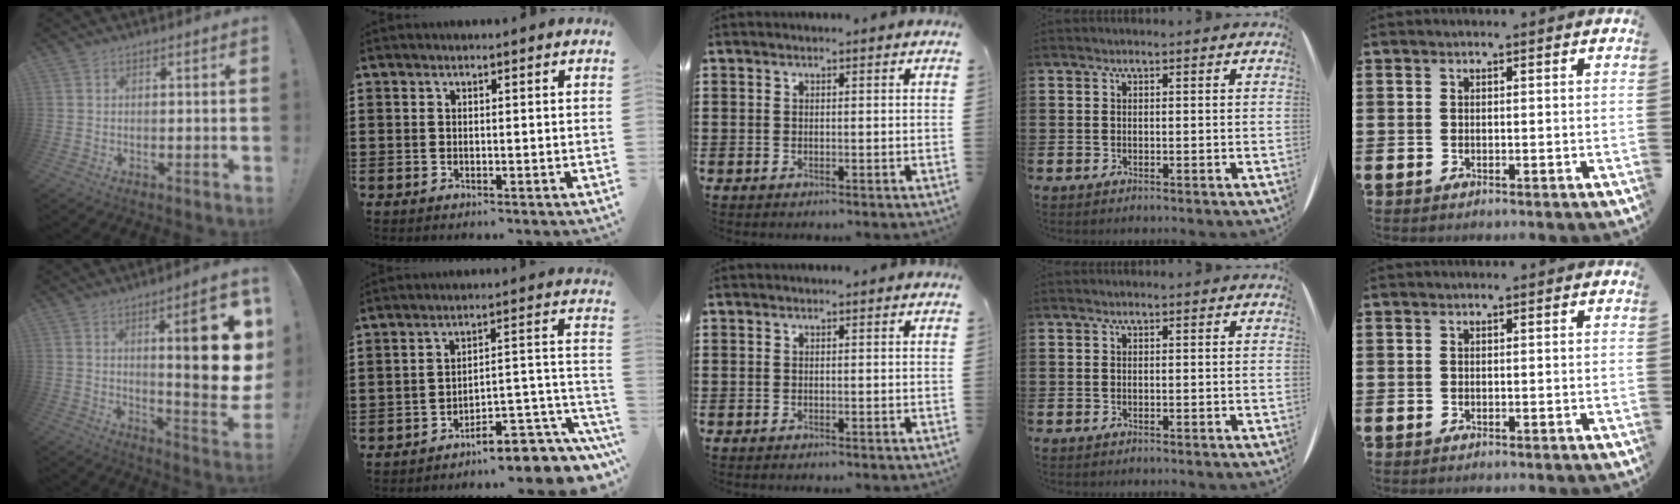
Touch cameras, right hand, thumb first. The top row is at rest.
{"thumb": {"total": 19.5, "force": [5.2, 4.8, 18.1], "torque": [-0.227, -0.043, 0.076]}, "index": {"total": 7.5, "force": [-6.4, 1.8, 3.6], "torque": [-0.042, 0.002, -0.120]}}